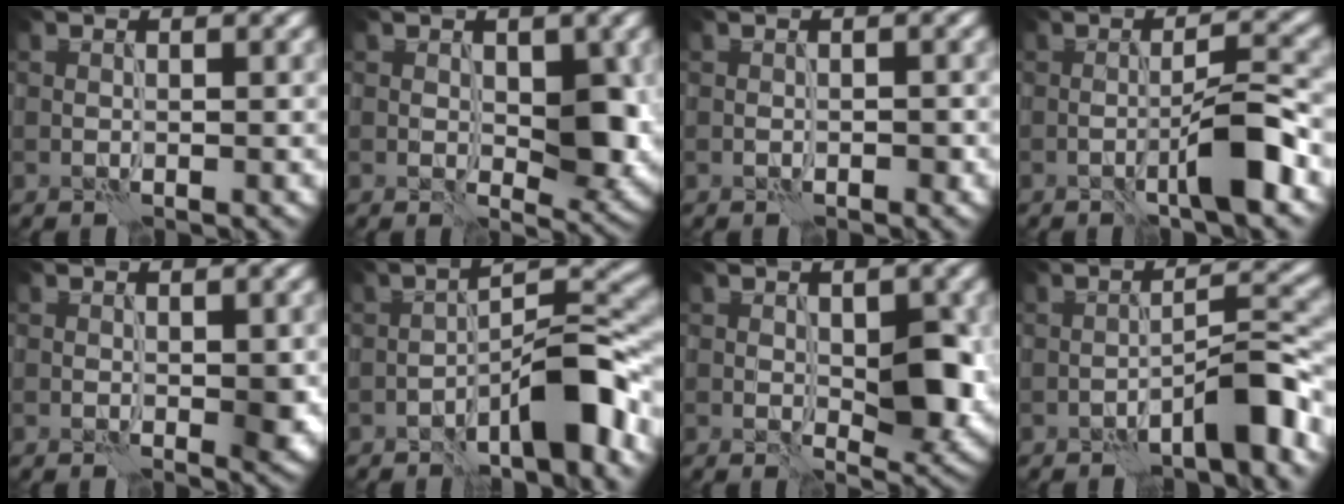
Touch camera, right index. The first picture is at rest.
{"total": 5.1, "force": [0.3, 3.0, 4.0], "torque": [-0.052, -0.012, 0.010]}
{"total": 0.7, "force": [-0.4, 0.4, 0.4], "torque": [-0.008, 0.004, -0.006]}
{"total": 4.6, "force": [-2.0, 0.4, 4.1], "torque": [-0.063, 0.017, -0.041]}
{"total": 2.0, "force": [-0.3, 0.9, 1.7], "torque": [-0.020, -0.001, -0.003]}
{"total": 7.7, "force": [-4.2, 2.2, 6.1], "torque": [-0.083, 0.027, -0.073]}
{"total": 5.5, "force": [-0.3, 2.8, 4.7], "torque": [-0.071, -0.006, 0.004]}
{"total": 5.1, "force": [-3.3, 1.0, 3.8], "torque": [-0.052, 0.022, -0.053]}